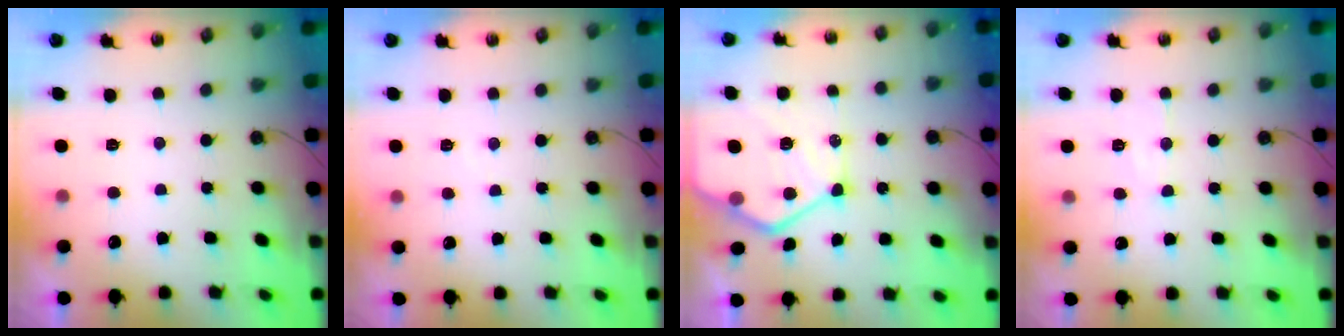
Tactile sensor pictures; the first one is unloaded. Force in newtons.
{"total": 1.9, "press": 1.9, "slide": 0.3}
{"total": 16.9, "press": 16.8, "slide": 1.7}
{"total": 8.0, "press": 8.0, "slide": 0.7}